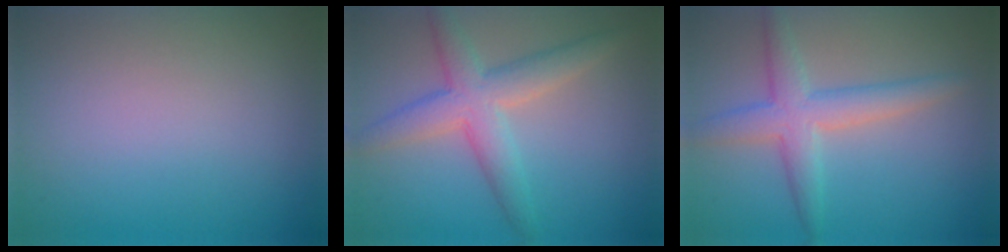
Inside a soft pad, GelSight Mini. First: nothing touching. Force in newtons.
{"total": 4.7, "press": 4.7, "slide": 0.1}
{"total": 4.3, "press": 4.3, "slide": 0.1}